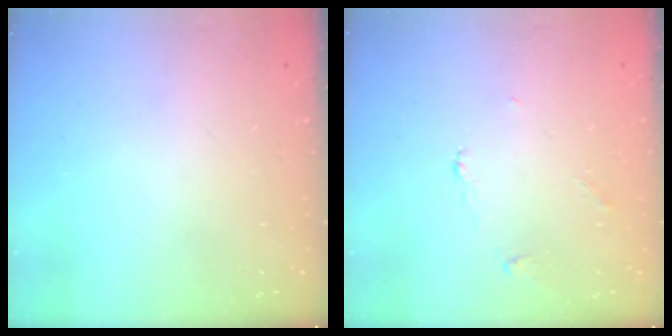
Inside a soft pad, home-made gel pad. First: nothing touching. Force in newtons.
{"total": 2.5, "press": 2.5, "slide": 0.3}